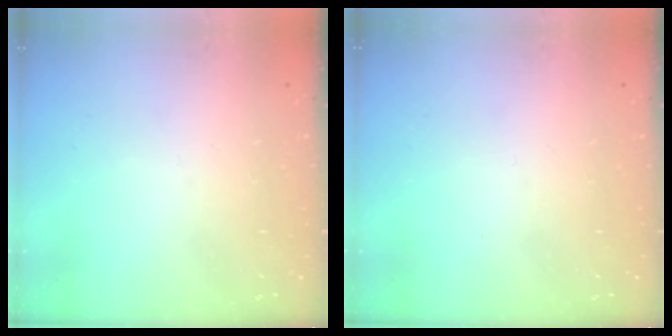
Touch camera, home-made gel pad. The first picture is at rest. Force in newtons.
{"total": 0.0}